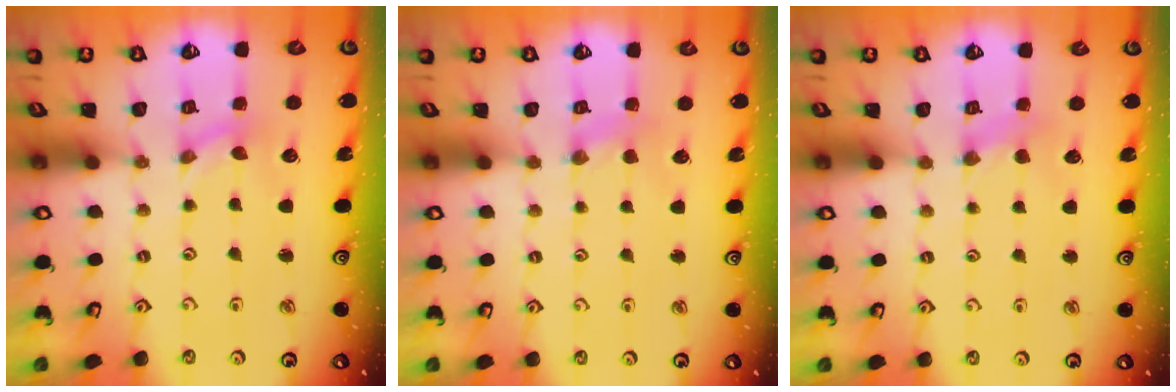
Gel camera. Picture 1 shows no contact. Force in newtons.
{"total": 2.9, "press": 2.9, "slide": 0.5}
{"total": 2.2, "press": 2.1, "slide": 0.4}